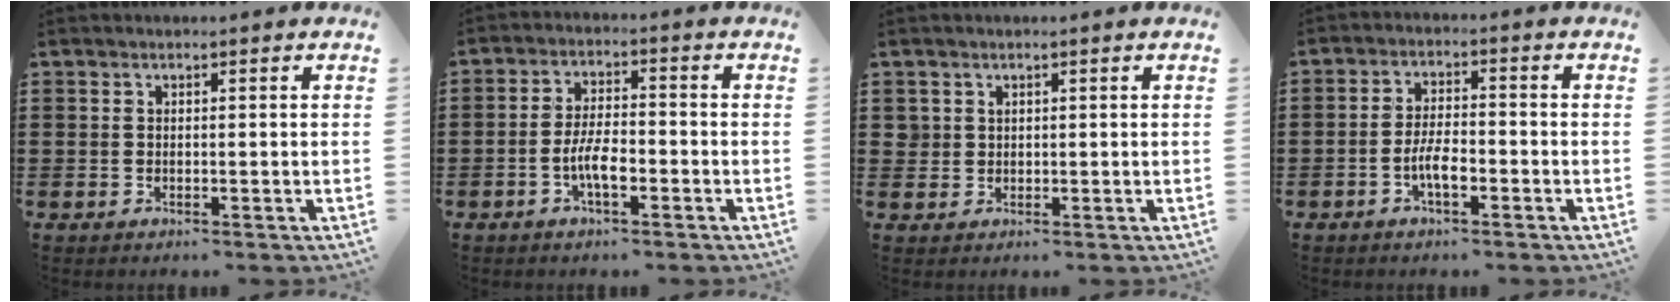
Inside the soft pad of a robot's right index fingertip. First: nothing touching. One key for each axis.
{"total": 5.1, "fx": -1.9, "fy": 1.2, "fz": 4.6, "tx": -0.100, "ty": -0.002, "tz": -0.042}
{"total": 1.7, "fx": 1.0, "fy": 1.4, "fz": 0.2, "tx": -0.008, "ty": 0.007, "tz": 0.019}
{"total": 4.4, "fx": -1.8, "fy": 1.0, "fz": 3.9, "tx": -0.082, "ty": -0.001, "tz": -0.038}